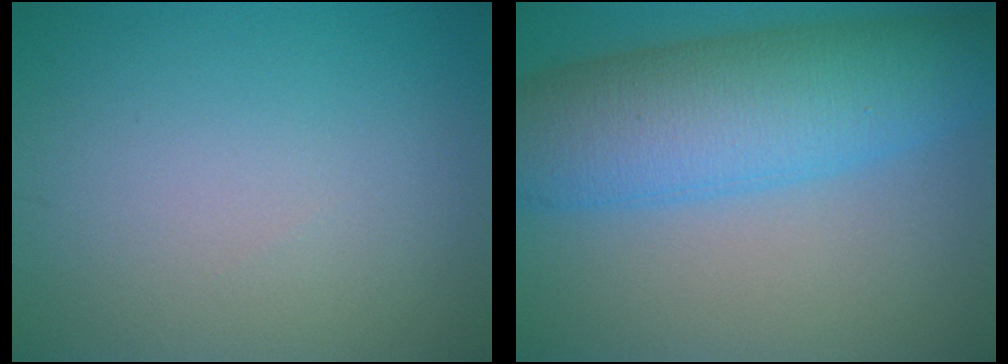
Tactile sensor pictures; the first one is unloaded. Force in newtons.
{"total": 10.3, "press": 10.3, "slide": 0.2}